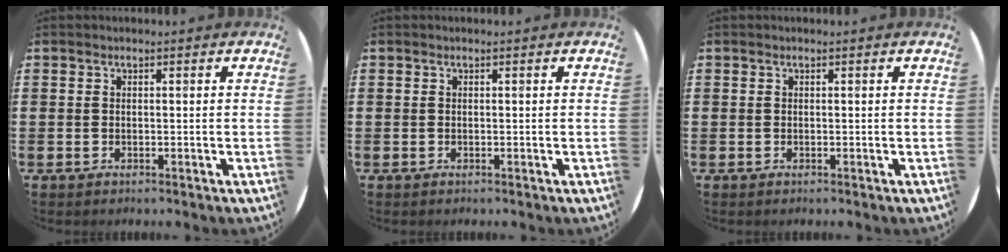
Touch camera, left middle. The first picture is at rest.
{"total": 0.0}
{"total": 0.0}